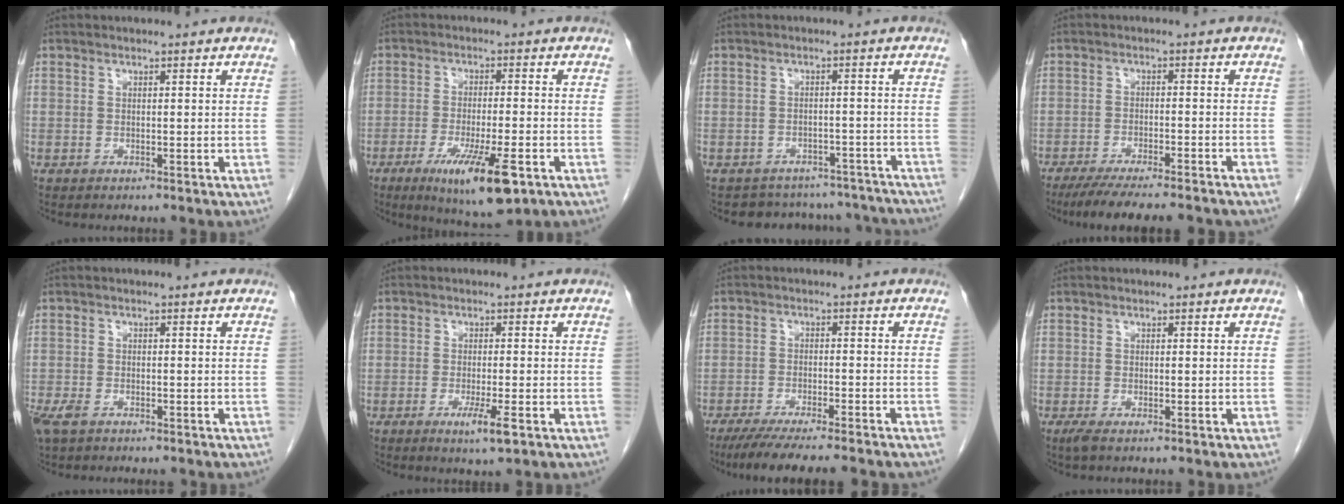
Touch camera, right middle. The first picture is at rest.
{"total": 11.3, "force": [-5.7, 1.7, 9.6], "torque": [-0.163, -0.028, -0.084]}
{"total": 12.3, "force": [-11.3, 4.6, 1.2], "torque": [-0.013, 0.028, -0.120]}
{"total": 13.7, "force": [-11.8, 1.6, 6.7], "torque": [-0.106, -0.023, -0.167]}
{"total": 4.8, "force": [-3.3, 2.2, 2.7], "torque": [-0.058, -0.010, -0.051]}
{"total": 3.8, "force": [-1.8, 0.0, 3.4], "torque": [-0.063, -0.012, -0.030]}
{"total": 12.7, "force": [-10.8, 0.6, 6.6], "torque": [-0.095, -0.028, -0.162]}
{"total": 1.1, "force": [-0.7, 0.2, 0.8], "torque": [-0.022, -0.005, -0.014]}